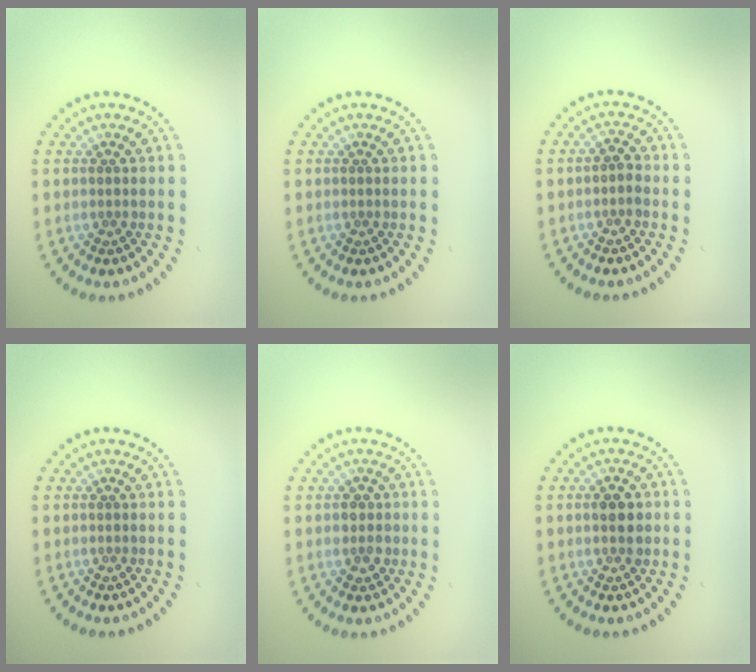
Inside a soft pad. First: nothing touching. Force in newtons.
{"total": 0.0}
{"total": 1.1, "press": 1.1, "slide": 0.4}
{"total": 0.0}
{"total": 1.6, "press": 1.6, "slide": 0.4}
{"total": 2.5, "press": 2.5, "slide": 0.2}